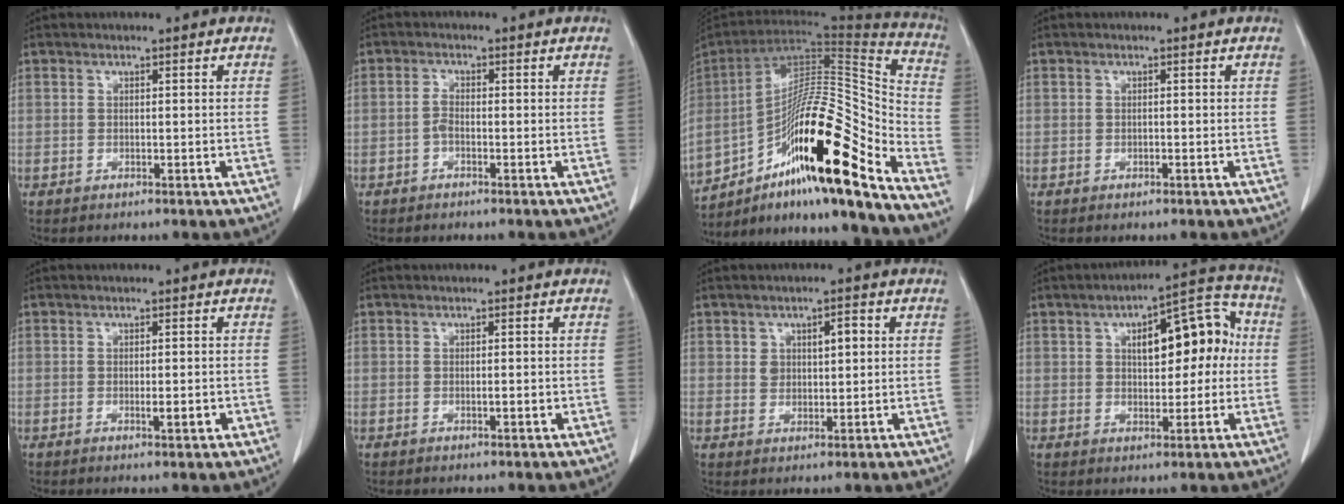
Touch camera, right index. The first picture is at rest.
{"total": 1.5, "force": [-0.7, 0.5, 1.2], "torque": [-0.021, 0.005, -0.017]}
{"total": 26.9, "force": [-14.9, 4.3, 21.9], "torque": [-0.354, 0.001, -0.250]}
{"total": 0.0}
{"total": 2.4, "force": [-0.8, 0.5, 2.2], "torque": [-0.036, -0.002, -0.009]}
{"total": 1.2, "force": [-0.3, 0.2, 1.1], "torque": [-0.021, 0.000, -0.005]}
{"total": 3.7, "force": [1.1, 2.1, 2.9], "torque": [-0.043, 0.009, 0.022]}
{"total": 12.1, "force": [2.2, 5.2, 10.7], "torque": [-0.141, 0.044, 0.035]}